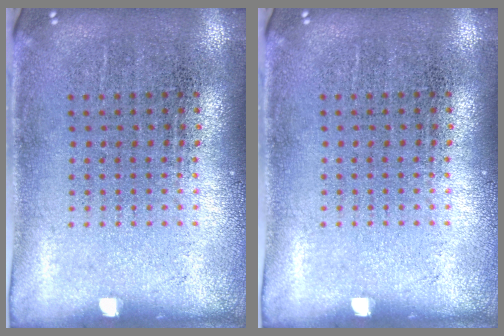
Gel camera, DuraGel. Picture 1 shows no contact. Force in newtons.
{"total": 0.0}